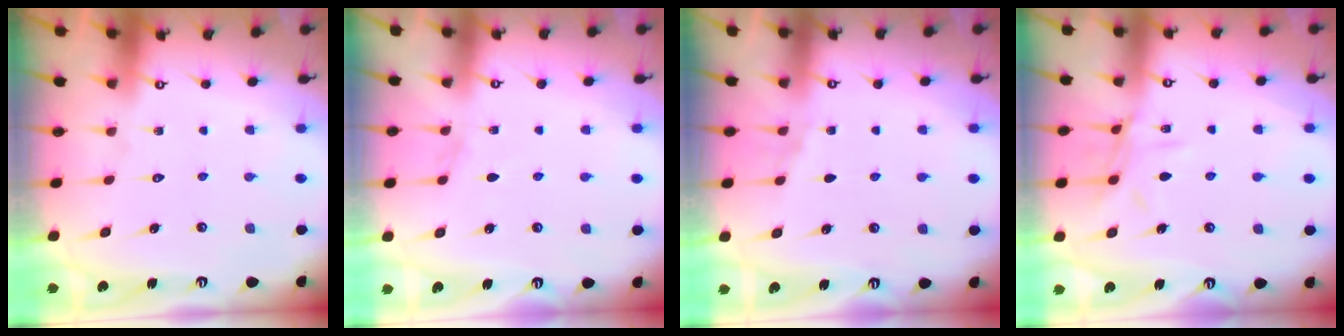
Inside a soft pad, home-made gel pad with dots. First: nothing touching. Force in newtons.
{"total": 3.1, "press": 3.1, "slide": 0.5}
{"total": 3.7, "press": 2.9, "slide": 2.3}
{"total": 8.2, "press": 8.1, "slide": 0.7}